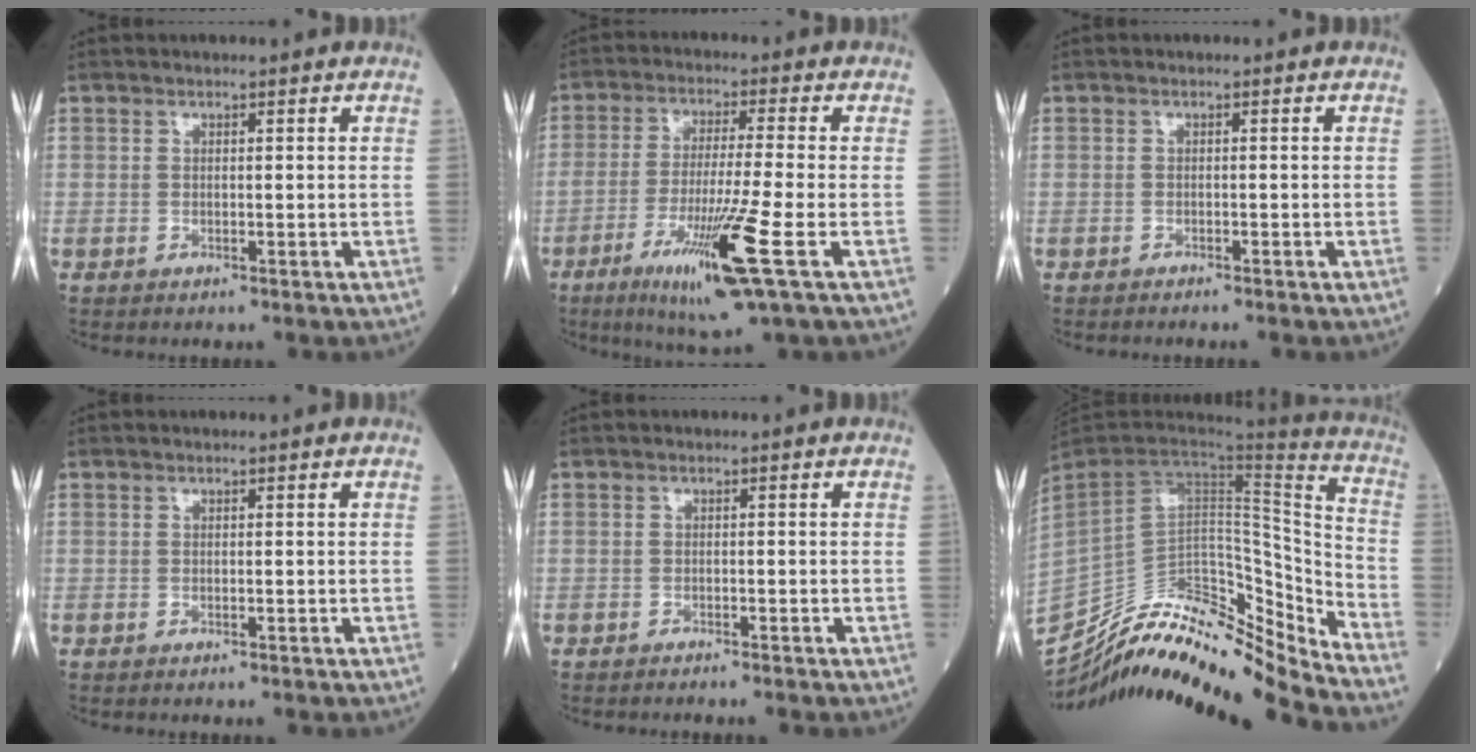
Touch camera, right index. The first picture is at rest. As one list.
[{"total": 12.7, "force": [-5.3, -0.8, 11.6], "torque": [-0.222, -0.035, -0.095]}, {"total": 1.2, "force": [-1.1, -0.1, 0.5], "torque": [-0.006, 0.001, -0.015]}, {"total": 0.0}, {"total": 1.7, "force": [-1.5, -0.1, 0.7], "torque": [-0.008, 0.001, -0.019]}, {"total": 22.8, "force": [-20.4, 4.1, 9.3], "torque": [-0.191, 0.035, -0.334]}]